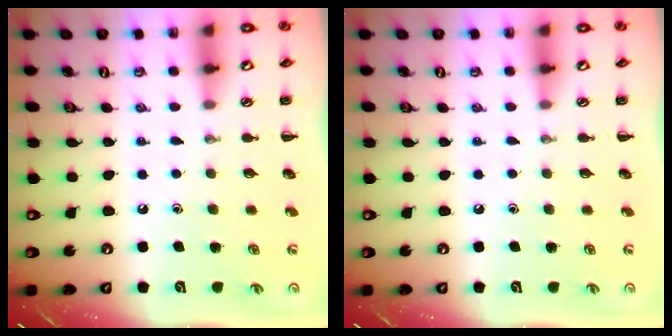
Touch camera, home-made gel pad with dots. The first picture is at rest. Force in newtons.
{"total": 0.0}